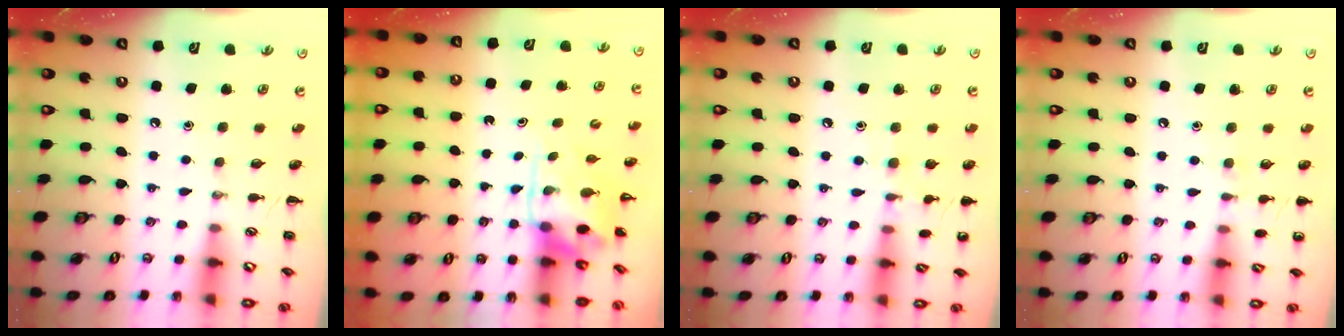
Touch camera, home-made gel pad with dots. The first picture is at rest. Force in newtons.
{"total": 3.5, "press": 3.4, "slide": 0.8}
{"total": 7.4, "press": 7.2, "slide": 1.9}
{"total": 5.0, "press": 4.7, "slide": 1.7}